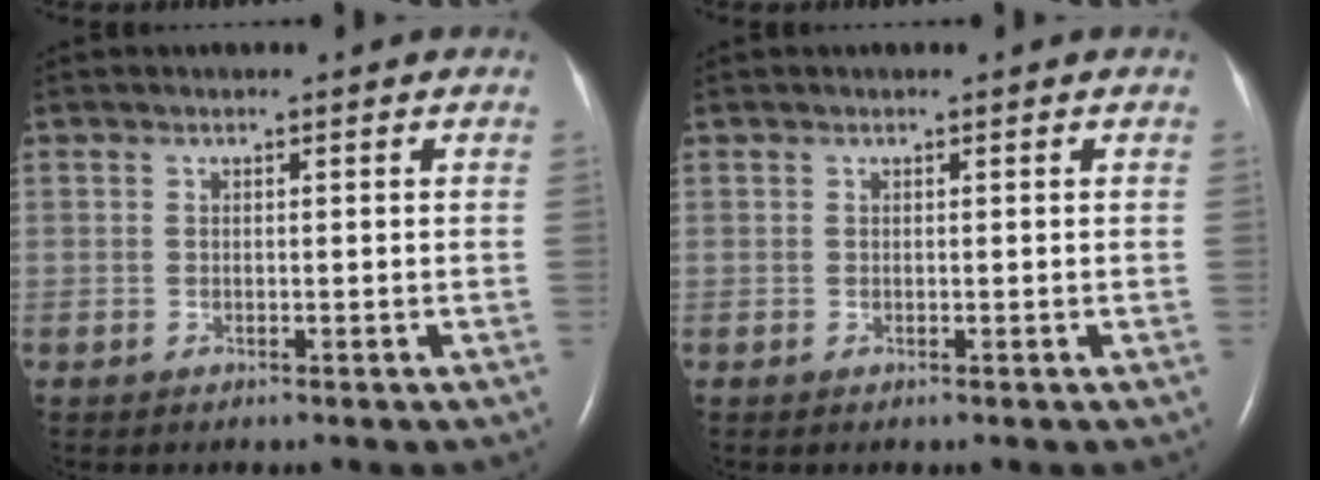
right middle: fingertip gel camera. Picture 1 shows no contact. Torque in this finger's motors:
{"motor_torque": [0.02, -0.02, 0.00, 0.00]}